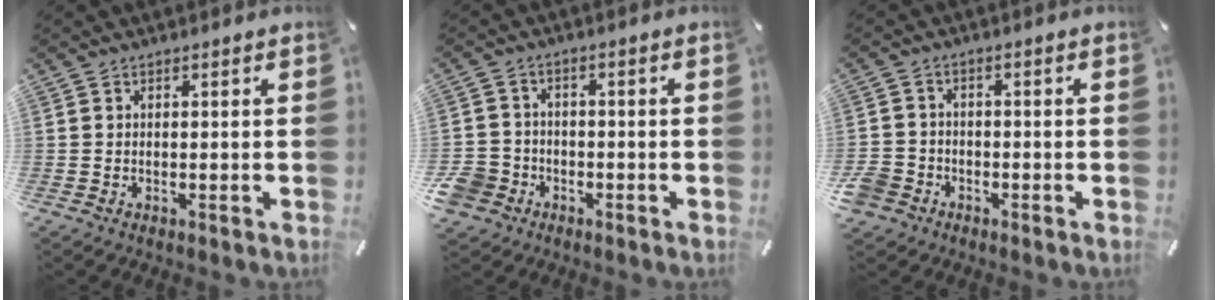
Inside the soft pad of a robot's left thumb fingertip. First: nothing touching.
{"total": 6.4, "force": [-3.0, 5.4, 1.7], "torque": [-0.053, 0.017, -0.057]}
{"total": 4.9, "force": [-2.6, 3.9, 1.4], "torque": [-0.046, 0.007, -0.052]}